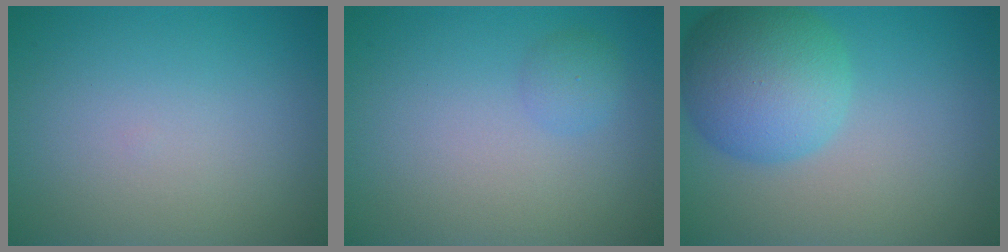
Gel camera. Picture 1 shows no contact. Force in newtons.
{"total": 1.3, "press": 1.2, "slide": 0.1}
{"total": 6.4, "press": 6.4, "slide": 0.3}